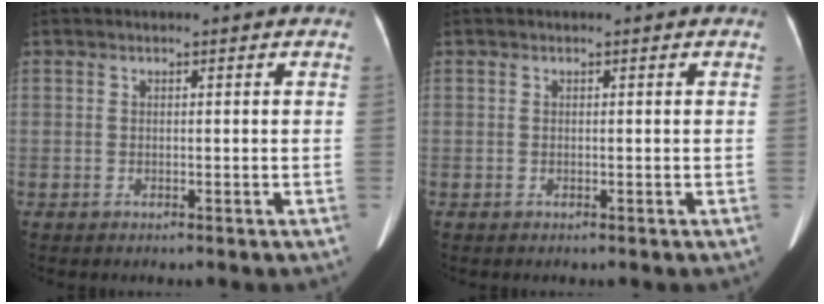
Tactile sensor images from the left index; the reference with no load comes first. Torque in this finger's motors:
{"motor_torque": [0.13, -0.01, 0.03, 0.01]}